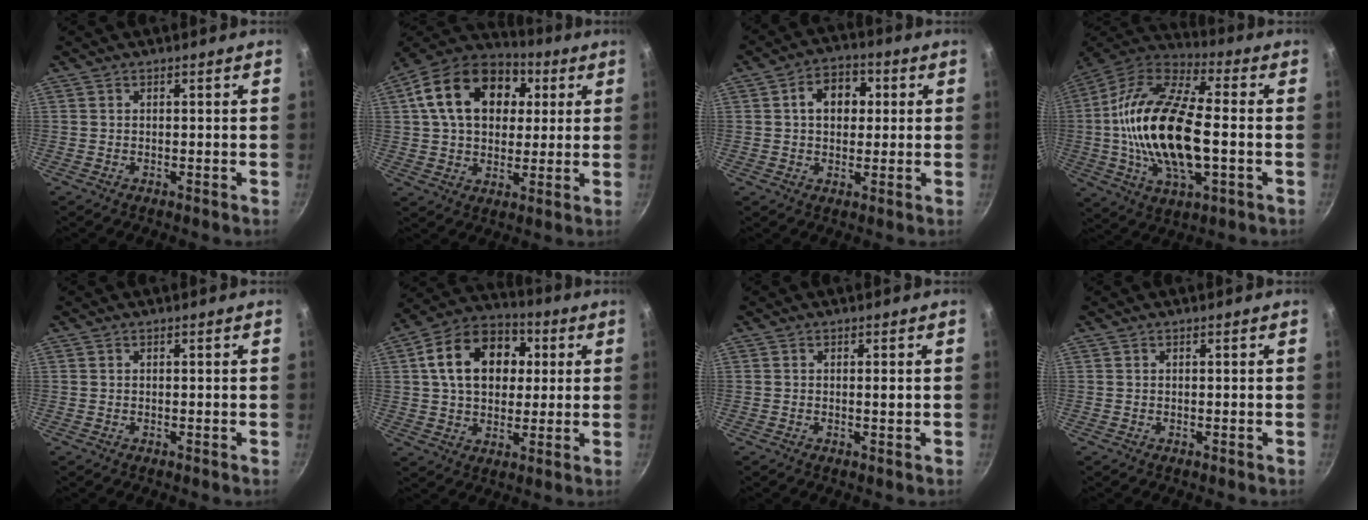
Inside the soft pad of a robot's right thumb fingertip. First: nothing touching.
{"total": 20.4, "force": [5.6, 14.3, 13.4], "torque": [-0.214, 0.019, 0.081]}
{"total": 8.4, "force": [1.5, 6.2, 5.5], "torque": [-0.051, 0.013, 0.014]}
{"total": 24.2, "force": [-1.5, 11.2, 21.5], "torque": [-0.415, 0.028, -0.039]}
{"total": 0.0}
{"total": 17.1, "force": [3.7, 12.3, 11.2], "torque": [-0.156, 0.022, 0.048]}
{"total": 1.1, "force": [0.0, 0.2, 1.0], "torque": [-0.018, 0.000, 0.000]}
{"total": 0.0}